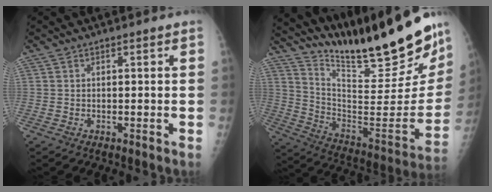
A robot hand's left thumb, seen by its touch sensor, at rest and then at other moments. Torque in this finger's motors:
{"motor_torque": [0.61, 0.40, 1.53, -1.24, 0.23]}